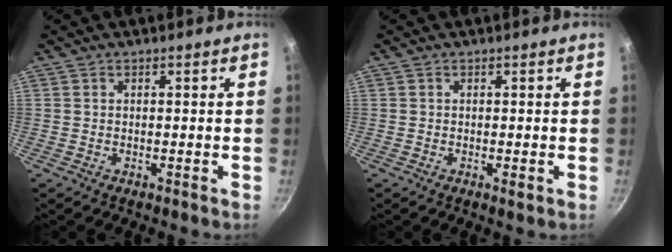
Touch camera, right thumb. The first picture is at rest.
{"total": 0.6, "force": [-0.2, 0.2, 0.6], "torque": [-0.010, -0.001, -0.002]}